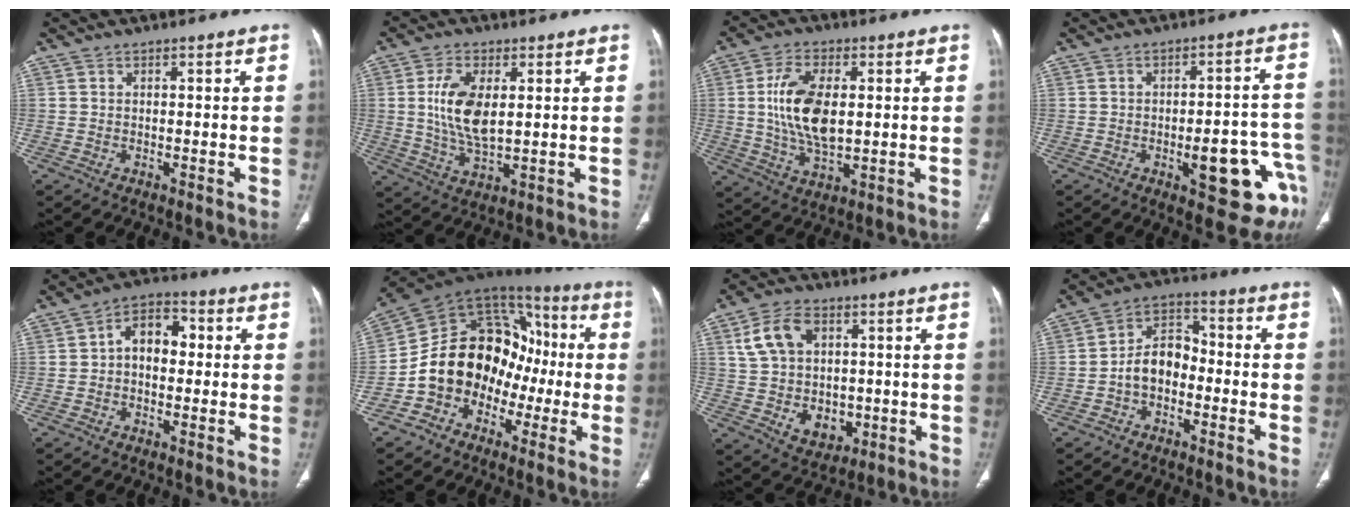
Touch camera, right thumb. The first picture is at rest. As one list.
[{"total": 10.1, "force": [1.7, 5.0, 8.6], "torque": [-0.166, -0.013, 0.037]}, {"total": 12.7, "force": [1.3, 6.6, 10.8], "torque": [-0.201, -0.007, 0.028]}, {"total": 14.3, "force": [-5.8, 4.6, 12.2], "torque": [-0.109, 0.037, -0.062]}, {"total": 8.0, "force": [0.5, 5.4, 5.9], "torque": [-0.067, 0.028, -0.003]}, {"total": 18.2, "force": [-4.0, 14.0, 10.8], "torque": [-0.118, 0.087, -0.071]}, {"total": 13.2, "force": [1.4, 9.9, 8.6], "torque": [-0.111, 0.001, 0.039]}, {"total": 8.3, "force": [-2.2, 5.8, 5.5], "torque": [-0.075, 0.040, -0.054]}]